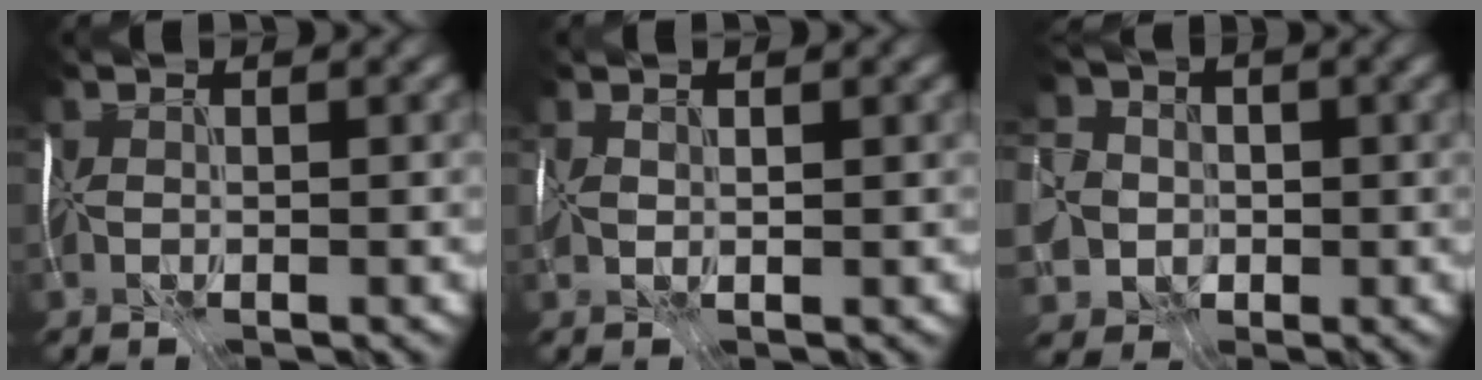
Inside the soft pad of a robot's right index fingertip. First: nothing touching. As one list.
[{"total": 1.1, "force": [0.6, 0.3, 0.9], "torque": [-0.032, 0.006, 0.015]}, {"total": 7.2, "force": [-1.4, 6.4, 3.1], "torque": [-0.071, 0.006, -0.055]}]